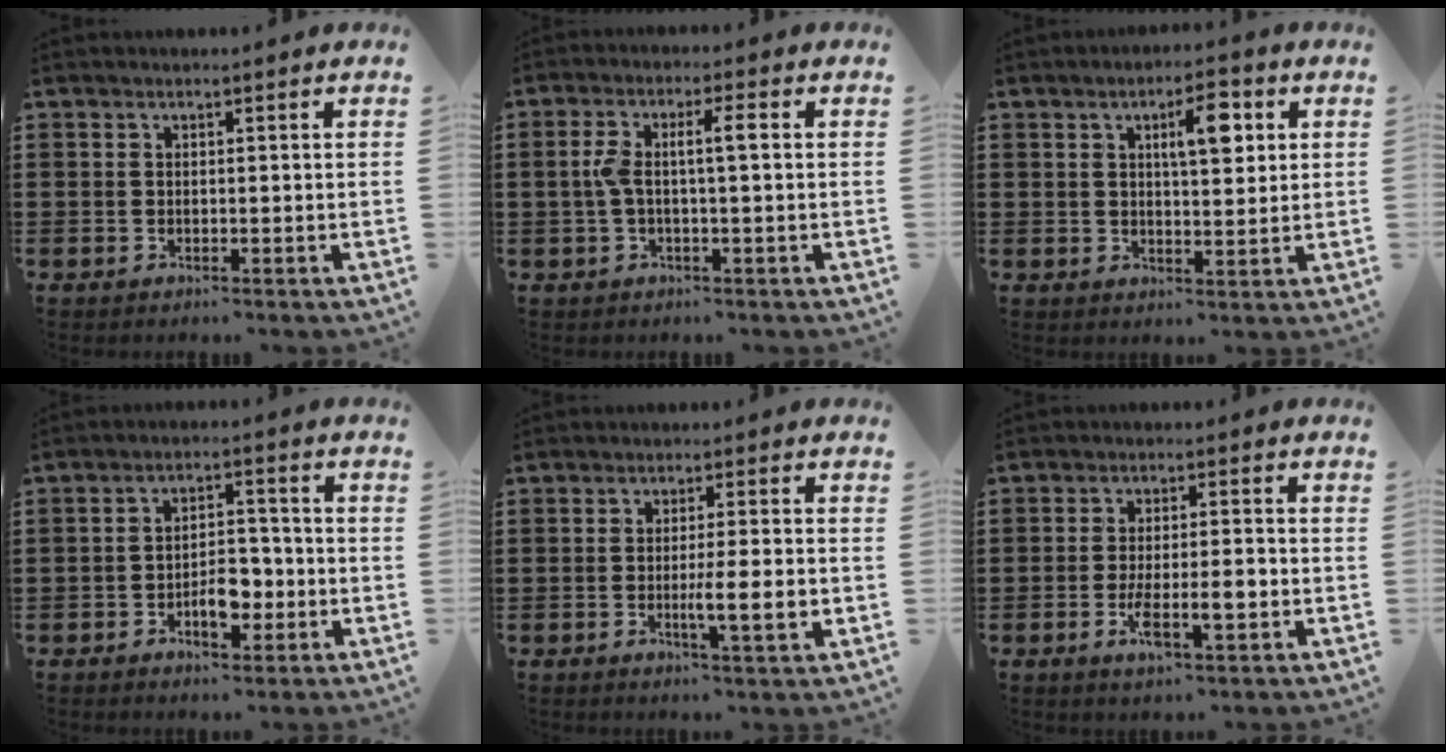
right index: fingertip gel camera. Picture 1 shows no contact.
{"total": 4.9, "force": [-0.1, 0.7, 4.8], "torque": [-0.111, -0.008, -0.013]}
{"total": 6.3, "force": [2.3, 2.0, 5.5], "torque": [-0.090, -0.001, 0.031]}
{"total": 5.9, "force": [-2.2, 3.1, 4.6], "torque": [-0.069, 0.006, -0.038]}
{"total": 6.0, "force": [-1.4, 0.5, 5.9], "torque": [-0.096, -0.009, -0.022]}
{"total": 6.4, "force": [-2.0, 1.7, 5.8], "torque": [-0.101, -0.005, -0.040]}